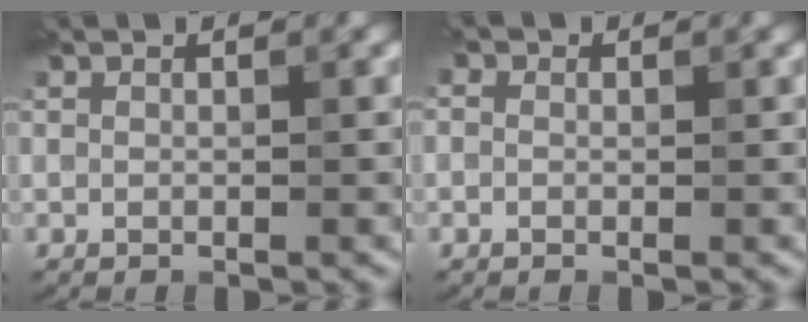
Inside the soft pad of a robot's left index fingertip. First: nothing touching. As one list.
[{"total": 1.4, "force": [0.5, 1.1, 0.8], "torque": [-0.015, 0.001, -0.009]}]